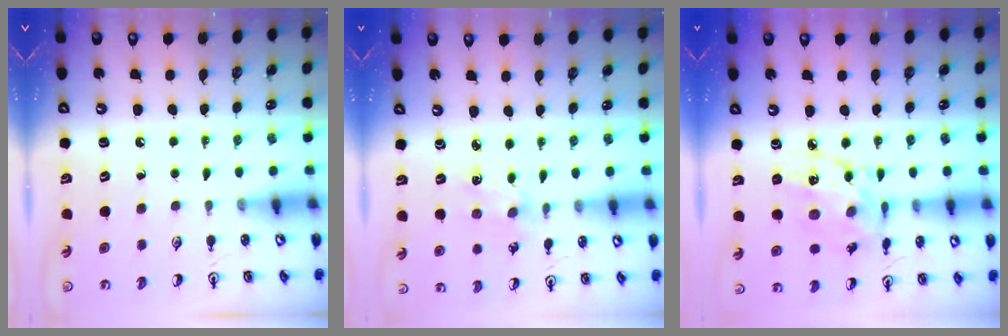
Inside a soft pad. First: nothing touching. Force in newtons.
{"total": 1.9, "press": 1.9, "slide": 0.3}
{"total": 11.4, "press": 11.4, "slide": 0.8}